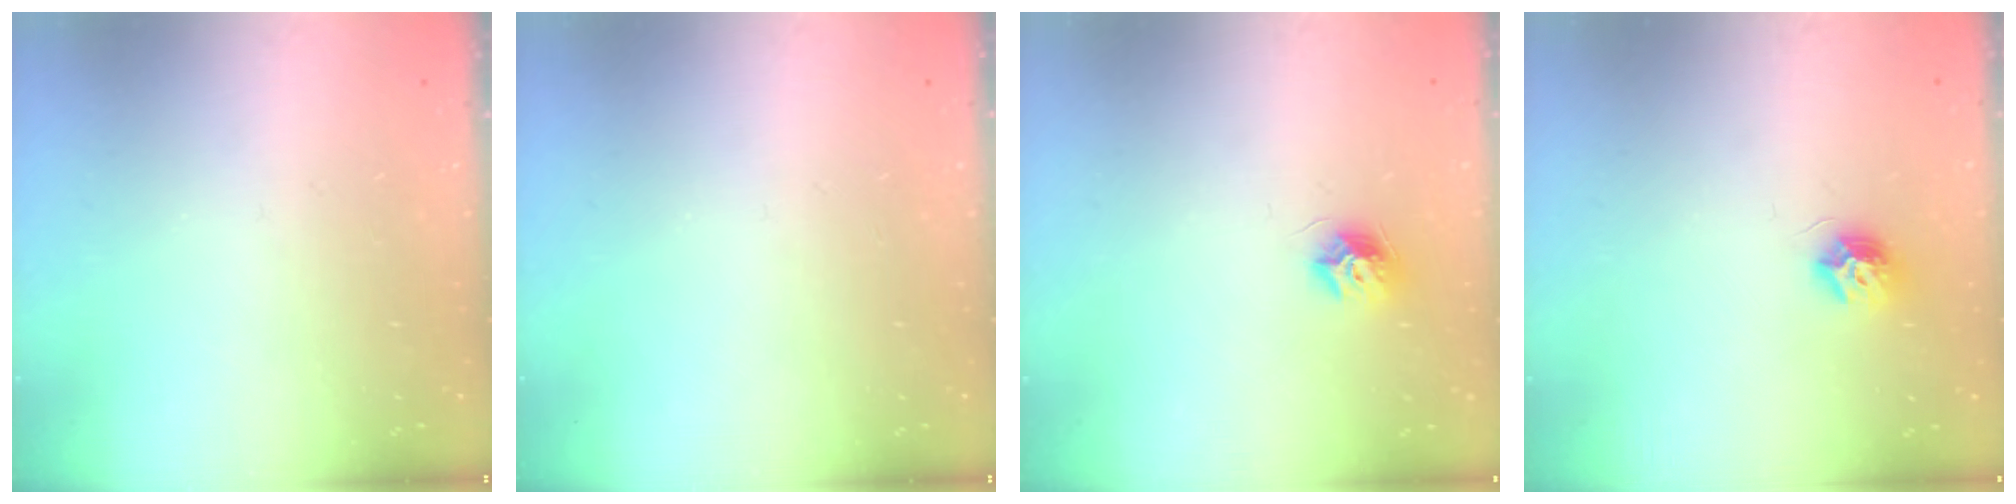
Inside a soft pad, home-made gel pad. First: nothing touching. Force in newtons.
{"total": 0.0}
{"total": 7.9, "press": 7.9, "slide": 0.4}
{"total": 8.1, "press": 8.1, "slide": 0.1}